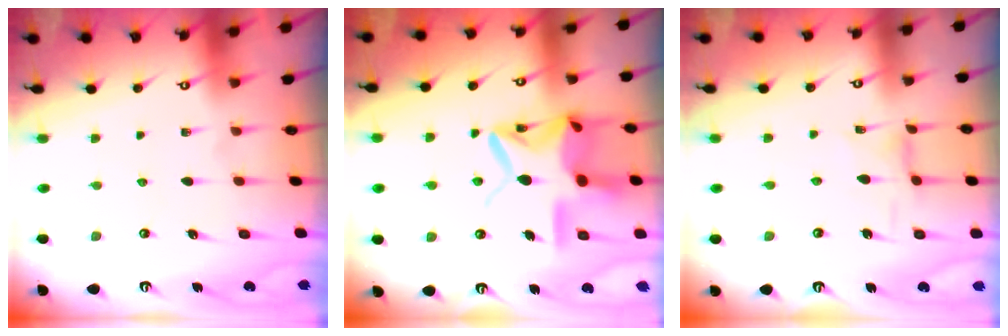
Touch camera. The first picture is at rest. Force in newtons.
{"total": 18.4, "press": 18.3, "slide": 1.4}
{"total": 1.4, "press": 1.4, "slide": 0.3}